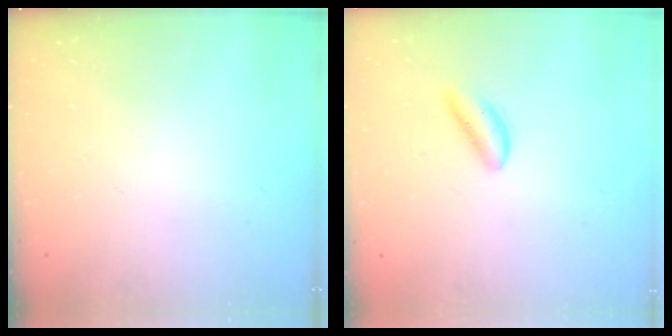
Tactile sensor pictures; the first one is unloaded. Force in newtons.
{"total": 1.6, "press": 1.5, "slide": 0.3}